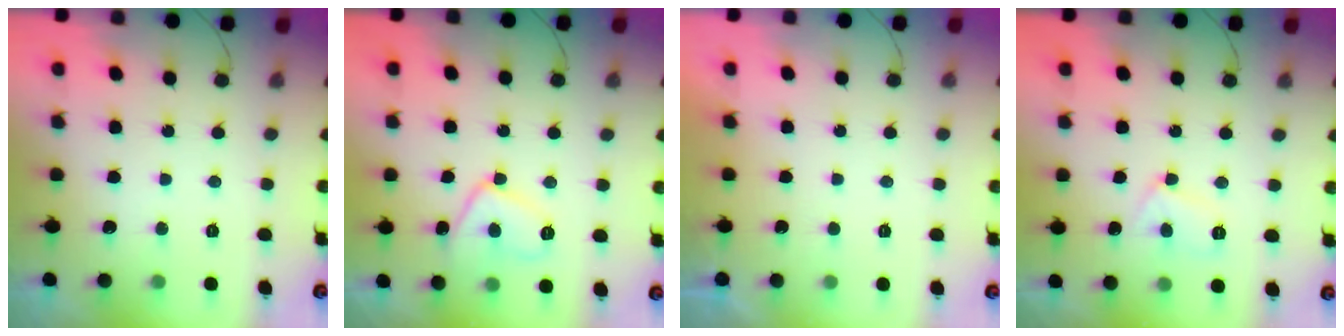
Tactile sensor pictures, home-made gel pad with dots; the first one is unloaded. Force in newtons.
{"total": 9.0, "press": 9.0, "slide": 0.7}
{"total": 2.0, "press": 2.0, "slide": 0.6}
{"total": 5.6, "press": 5.6, "slide": 0.6}